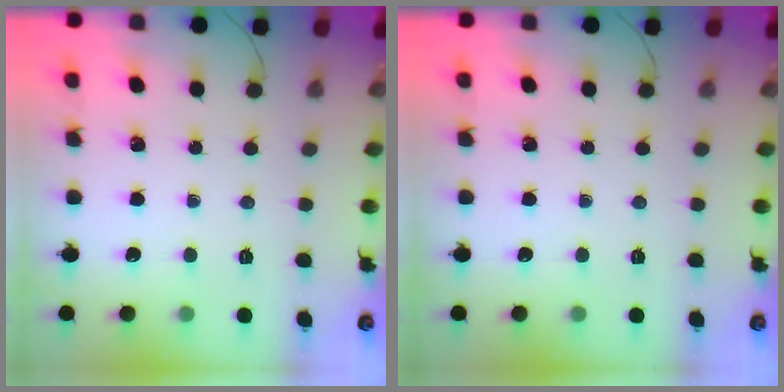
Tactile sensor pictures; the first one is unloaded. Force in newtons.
{"total": 0.0}